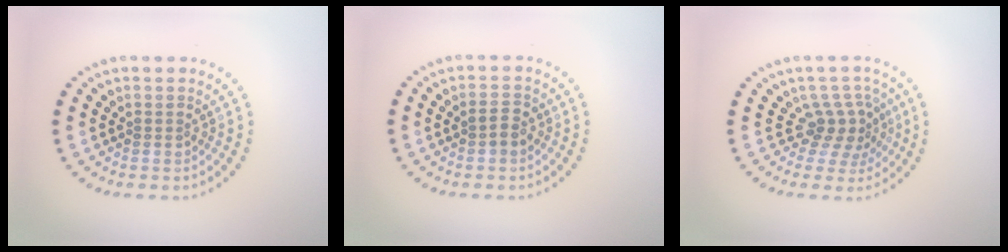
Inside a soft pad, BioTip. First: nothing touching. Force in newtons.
{"total": 1.6, "press": 1.6, "slide": 0.3}
{"total": 2.8, "press": 1.9, "slide": 2.1}